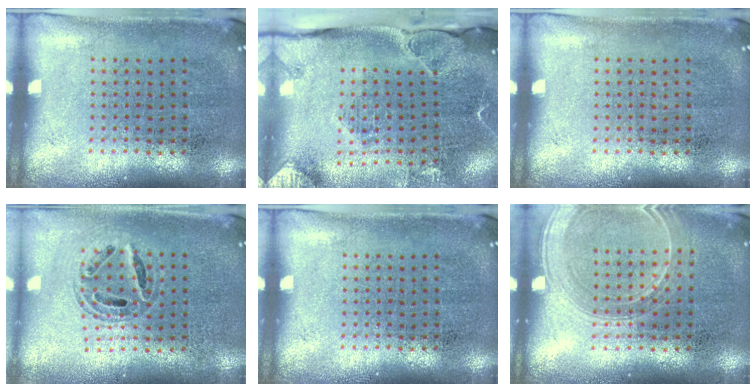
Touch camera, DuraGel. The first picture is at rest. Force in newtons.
{"total": 2.8, "press": 2.2, "slide": 1.7}
{"total": 0.0}
{"total": 0.7, "press": 0.7, "slide": 0.2}
{"total": 0.0}
{"total": 1.5, "press": 1.5, "slide": 0.4}